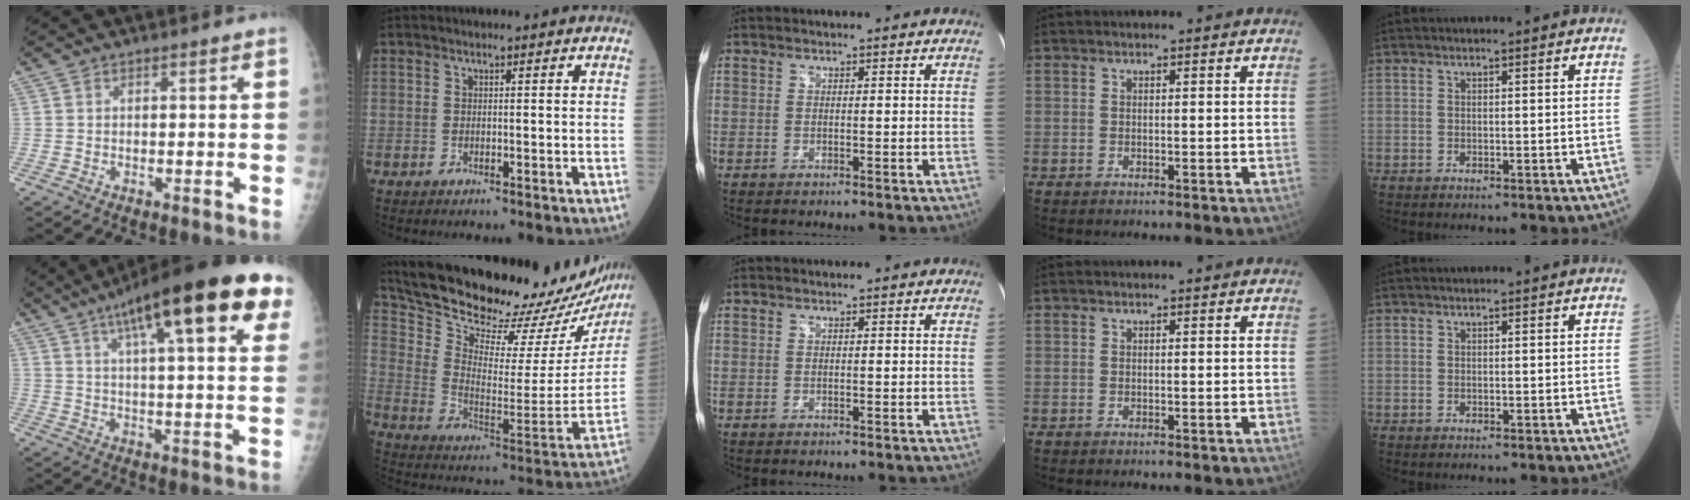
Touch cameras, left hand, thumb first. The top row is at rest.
{"thumb": {"total": 25.8, "force": [13.0, 5.8, 21.5], "torque": [-0.308, 0.000, 0.179]}, "index": {"total": 28.9, "force": [26.4, 6.3, 9.9], "torque": [-0.177, -0.095, 0.353]}}